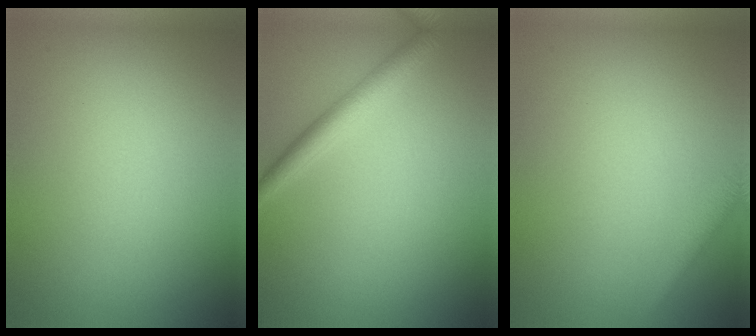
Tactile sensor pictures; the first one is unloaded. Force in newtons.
{"total": 2.6, "press": 2.5, "slide": 0.1}
{"total": 1.8, "press": 1.8, "slide": 0.1}